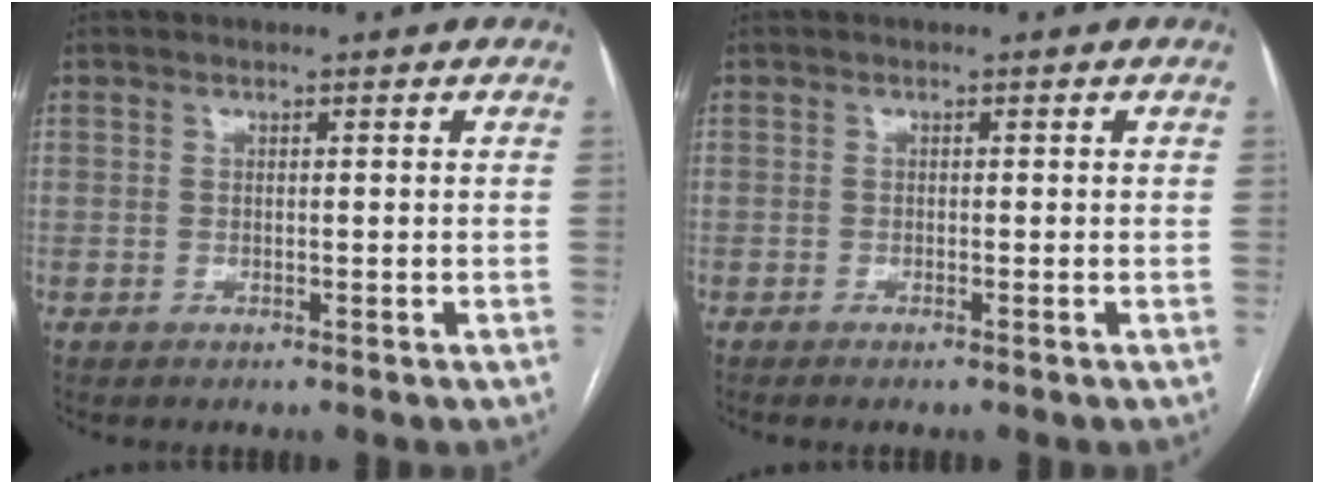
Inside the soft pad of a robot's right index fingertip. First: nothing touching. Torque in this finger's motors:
{"motor_torque": [0.11, 0.26, -0.03, 0.01]}